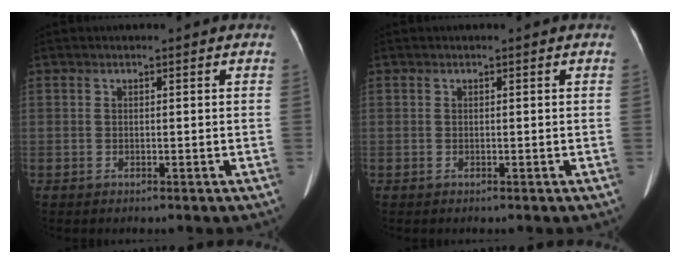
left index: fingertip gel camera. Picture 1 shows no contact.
{"total": 0.0}